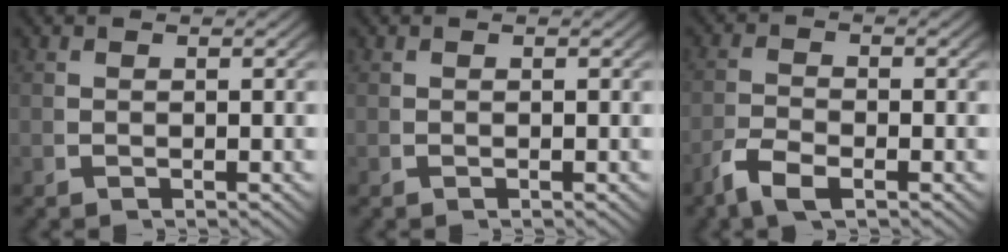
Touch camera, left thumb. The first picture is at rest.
{"total": 0.0}
{"total": 2.9, "force": [-1.8, 1.2, 2.0], "torque": [-0.049, -0.010, -0.034]}